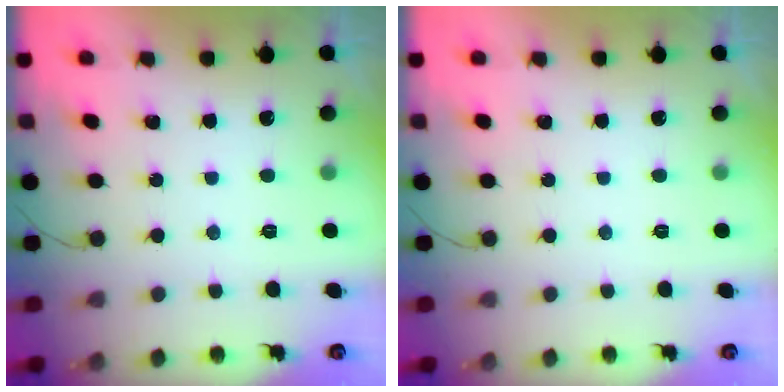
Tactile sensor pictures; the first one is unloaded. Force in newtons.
{"total": 0.0}